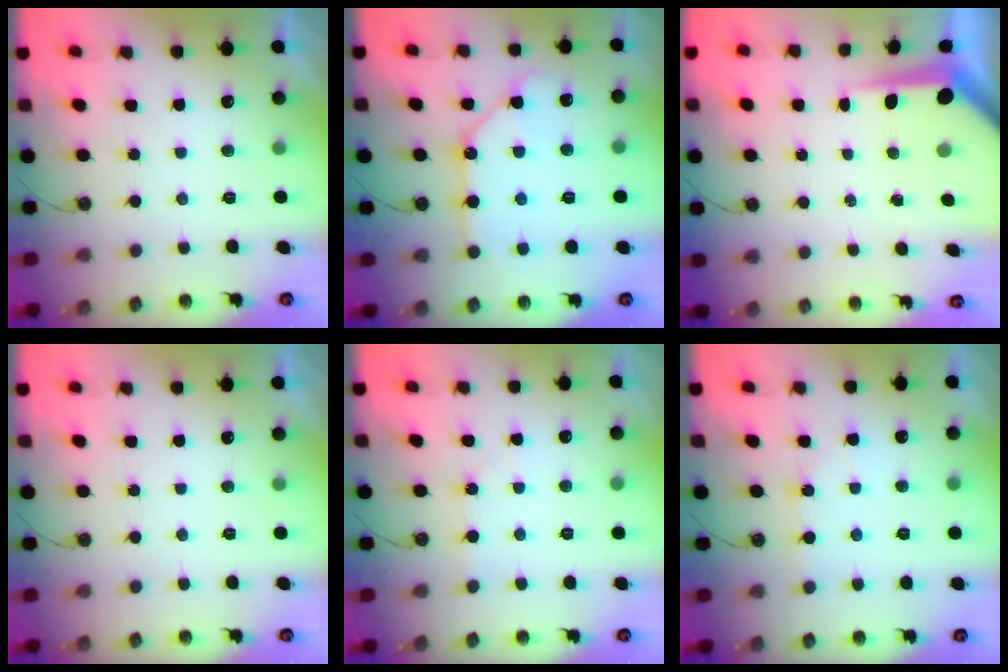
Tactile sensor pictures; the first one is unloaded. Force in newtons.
{"total": 10.8, "press": 10.7, "slide": 1.2}
{"total": 6.0, "press": 6.0, "slide": 0.6}
{"total": 0.0}
{"total": 1.6, "press": 1.6, "slide": 0.2}
{"total": 4.7, "press": 4.7, "slide": 0.6}